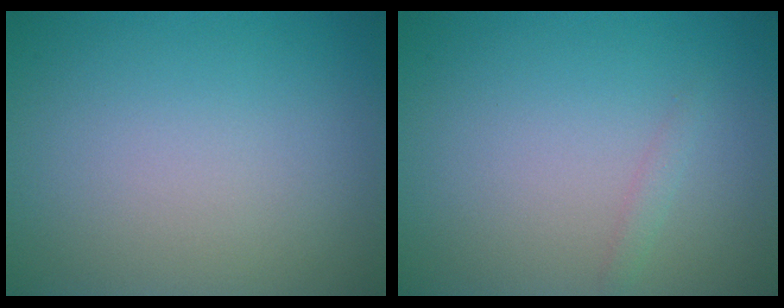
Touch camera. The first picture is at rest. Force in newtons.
{"total": 0.7, "press": 0.7, "slide": 0.1}